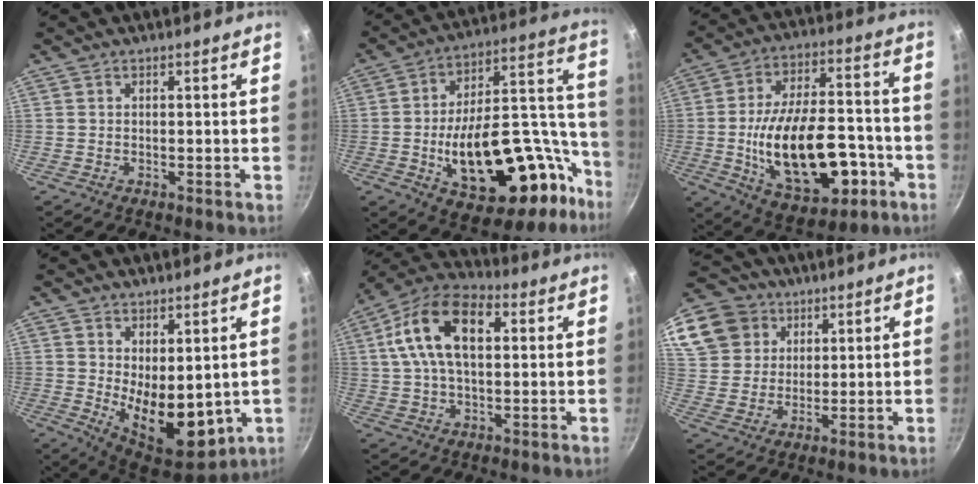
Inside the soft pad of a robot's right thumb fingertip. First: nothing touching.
{"total": 33.6, "force": [-11.6, 17.2, 26.3], "torque": [-0.322, 0.084, -0.151]}
{"total": 24.3, "force": [-6.2, 13.0, 19.6], "torque": [-0.304, 0.039, -0.076]}
{"total": 12.6, "force": [0.8, 7.1, 10.4], "torque": [-0.127, -0.038, 0.034]}
{"total": 16.1, "force": [3.6, 9.1, 12.7], "torque": [-0.214, 0.019, 0.048]}
{"total": 18.5, "force": [8.9, 14.6, 7.1], "torque": [-0.165, 0.014, 0.170]}